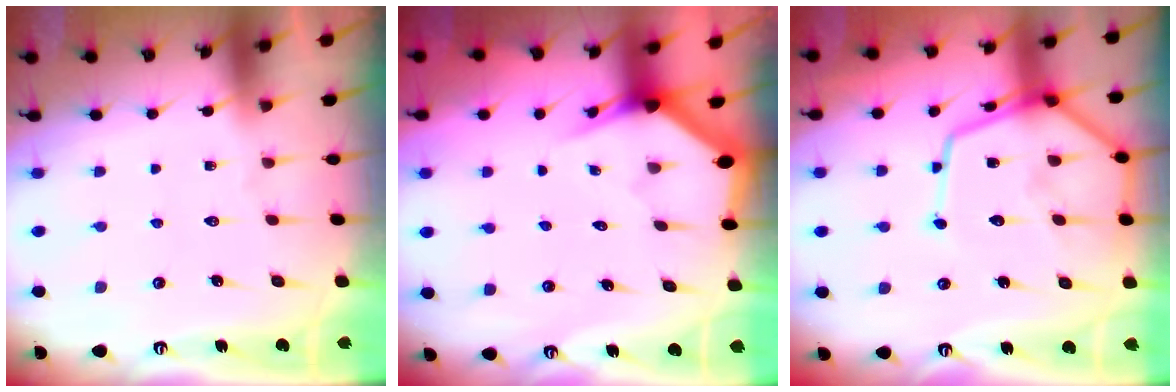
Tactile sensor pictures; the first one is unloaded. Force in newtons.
{"total": 2.9, "press": 2.9, "slide": 0.0}
{"total": 14.3, "press": 14.2, "slide": 1.4}